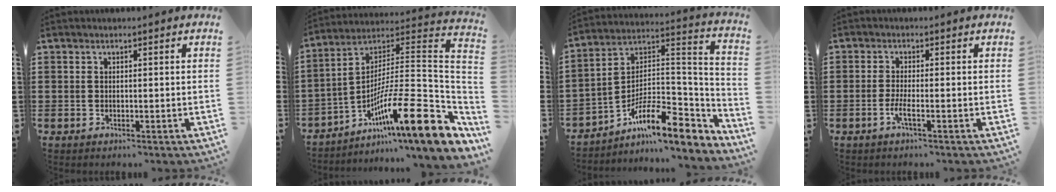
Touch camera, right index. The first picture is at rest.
{"total": 17.1, "force": [-8.3, 2.8, 14.8], "torque": [-0.228, -0.010, -0.147]}
{"total": 11.8, "force": [-7.4, 4.3, 8.2], "torque": [-0.149, 0.003, -0.139]}
{"total": 2.6, "force": [-1.2, 0.2, 2.3], "torque": [-0.054, -0.008, -0.026]}